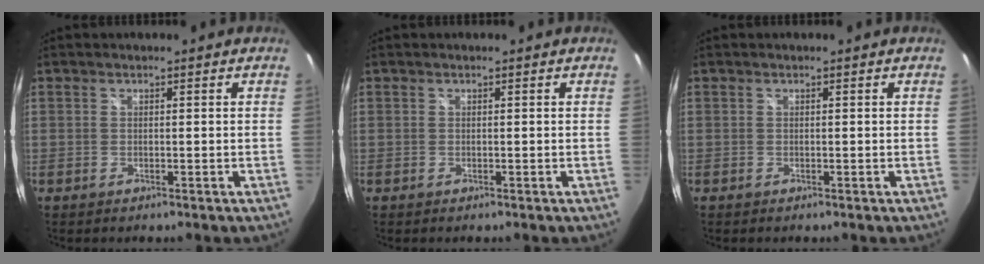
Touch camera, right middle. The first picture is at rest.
{"total": 0.0}
{"total": 0.0}